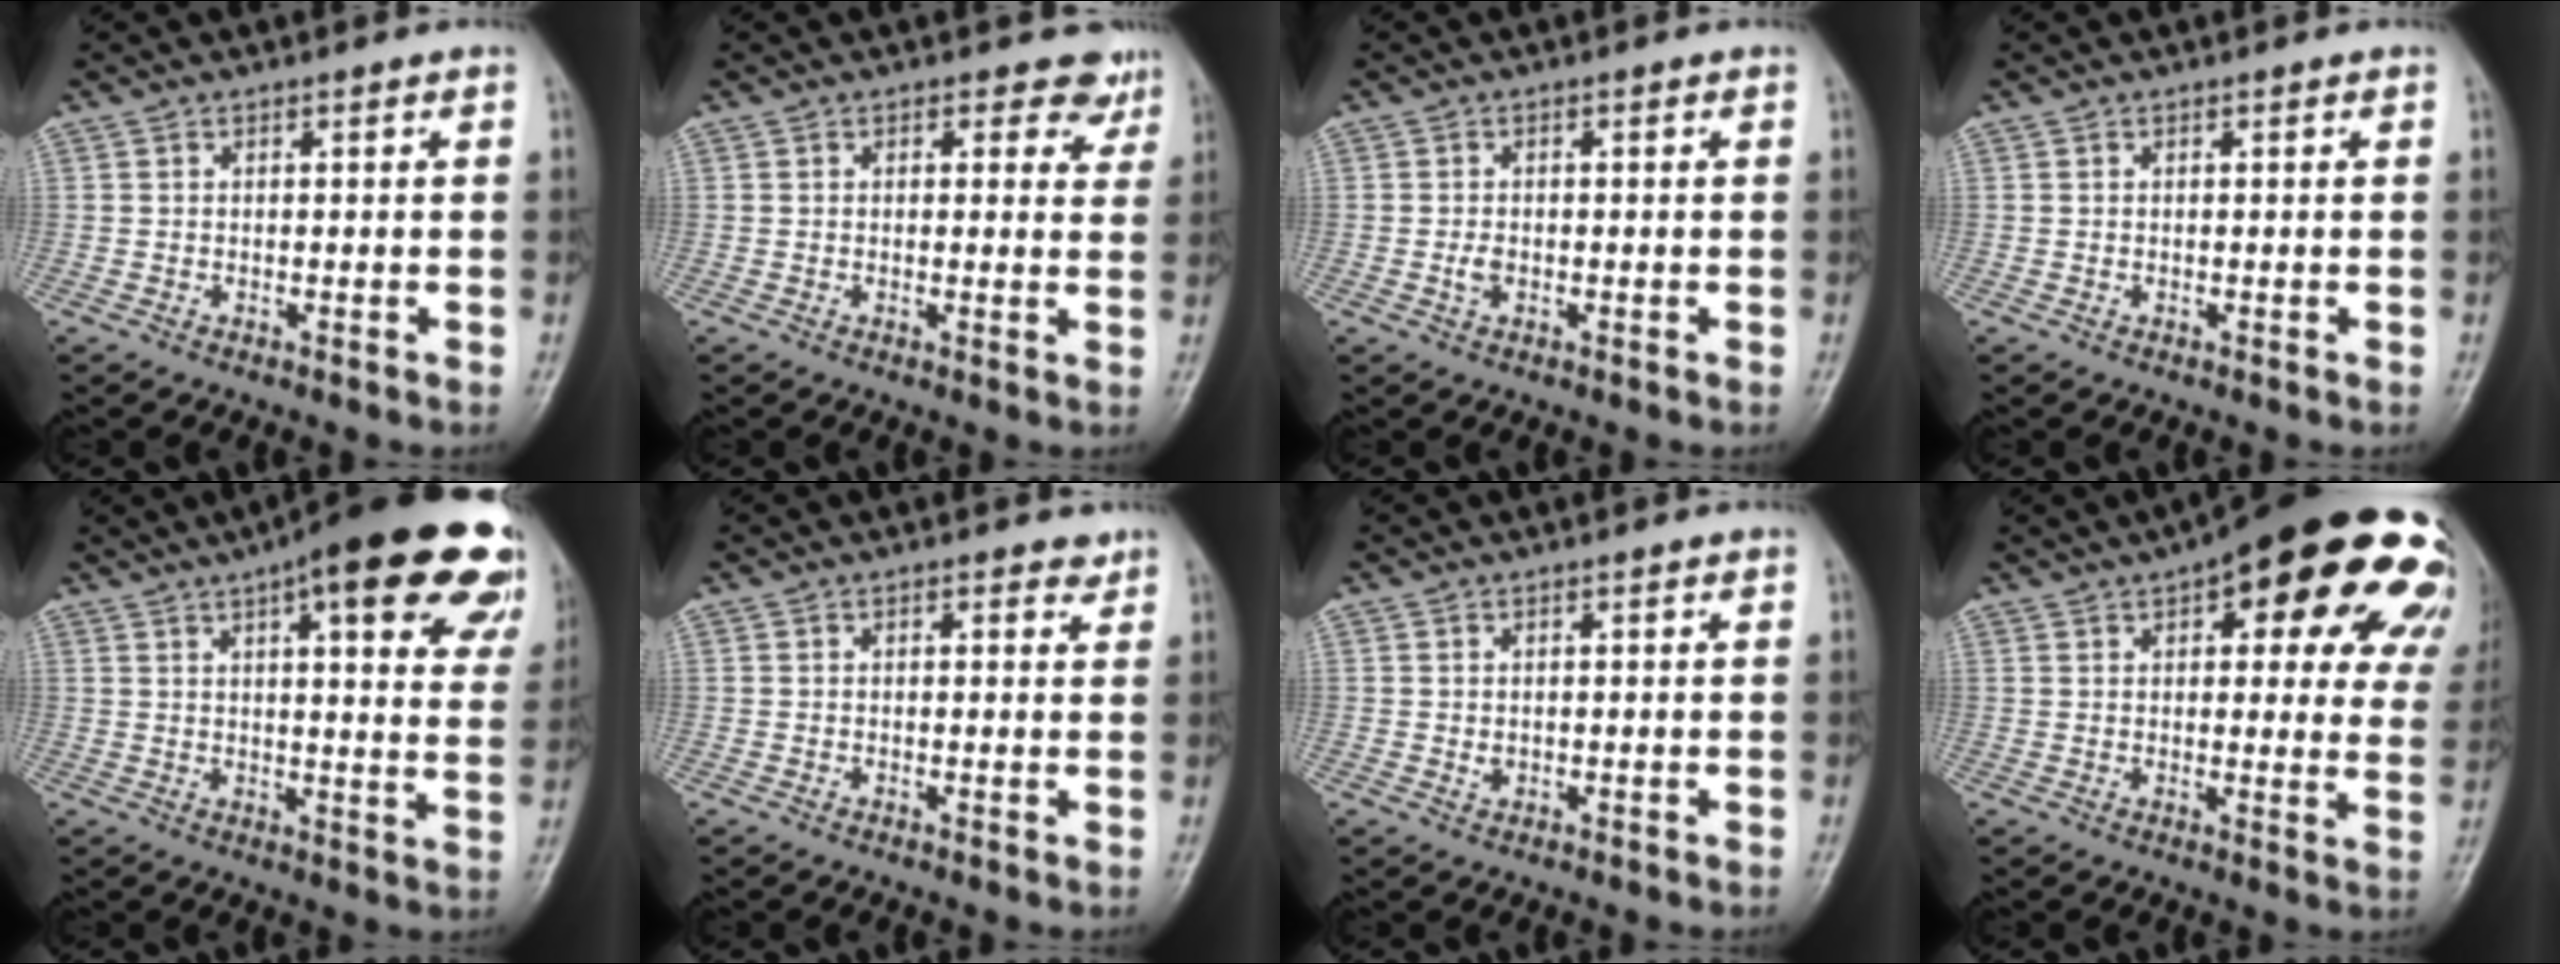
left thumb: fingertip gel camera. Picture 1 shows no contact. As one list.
[{"total": 4.3, "force": [2.6, 2.7, 2.1], "torque": [0.007, -0.010, 0.024]}, {"total": 1.9, "force": [-0.4, 1.3, 1.4], "torque": [-0.026, 0.005, -0.008]}, {"total": 0.0}, {"total": 24.9, "force": [14.0, 7.1, 19.4], "torque": [-0.221, -0.016, 0.166]}, {"total": 1.5, "force": [0.9, 0.8, 1.0], "torque": [-0.012, -0.002, 0.010]}, {"total": 1.5, "force": [0.3, 1.1, 1.0], "torque": [-0.012, -0.002, 0.008]}, {"total": 27.7, "force": [14.4, 10.6, 21.2], "torque": [-0.205, 0.000, 0.174]}]